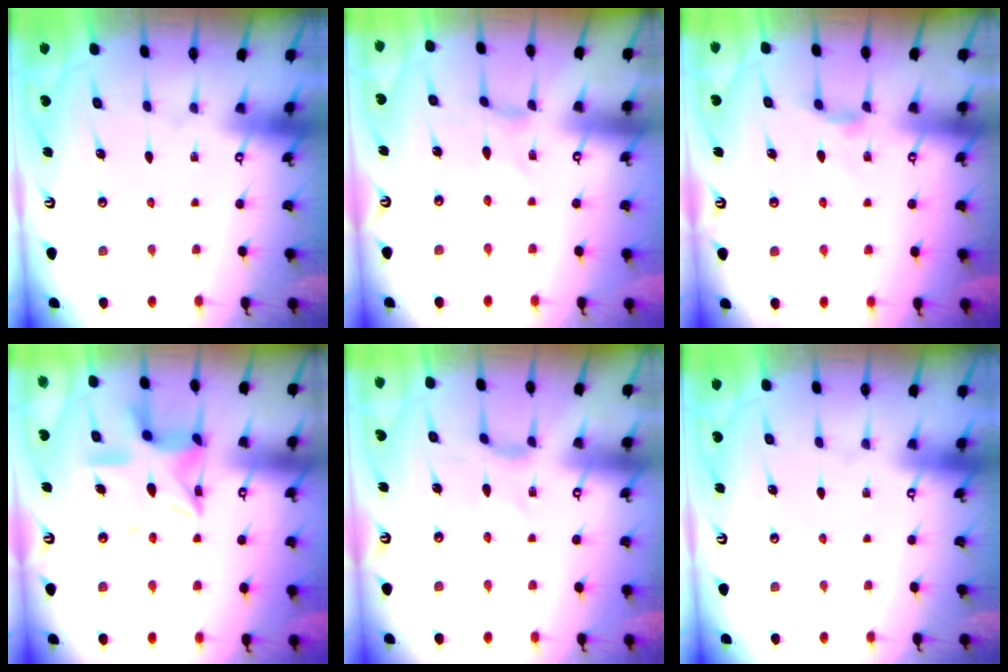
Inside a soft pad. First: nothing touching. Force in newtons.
{"total": 0.0}
{"total": 4.6, "press": 4.5, "slide": 0.6}
{"total": 13.7, "press": 13.7, "slide": 1.2}
{"total": 2.4, "press": 2.4, "slide": 0.5}
{"total": 0.0}